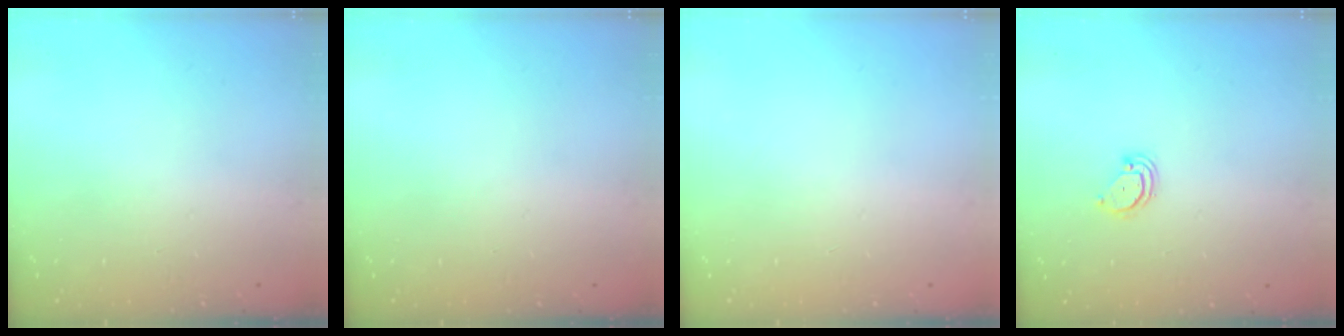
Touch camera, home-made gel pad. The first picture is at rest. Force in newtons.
{"total": 0.0}
{"total": 0.0}
{"total": 3.0, "press": 3.0, "slide": 0.2}